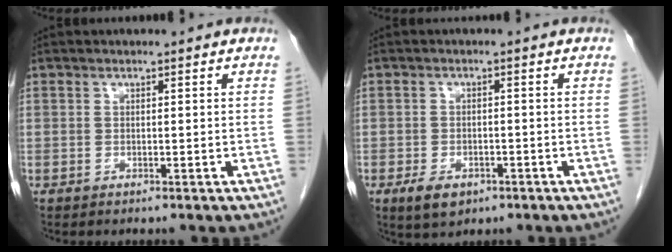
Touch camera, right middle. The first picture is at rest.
{"total": 4.3, "force": [-2.4, 2.5, 2.6], "torque": [-0.049, -0.002, -0.031]}